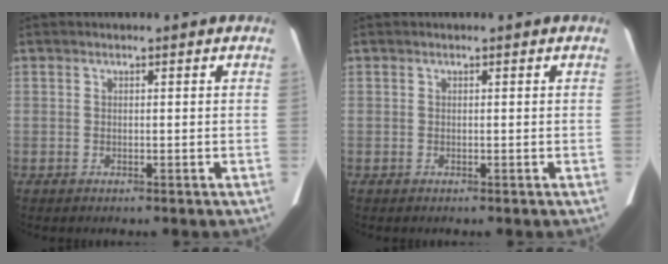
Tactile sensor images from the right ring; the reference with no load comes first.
{"total": 0.0}